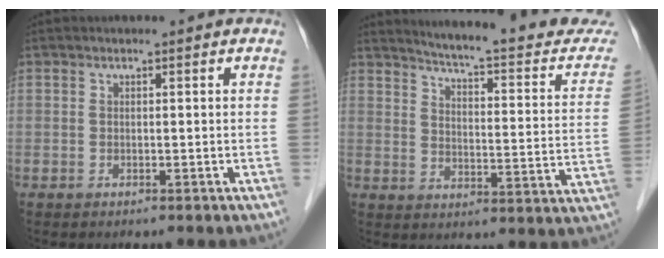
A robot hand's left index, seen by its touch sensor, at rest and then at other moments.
{"total": 20.9, "force": [19.5, 1.4, 7.6], "torque": [-0.101, -0.078, 0.231]}